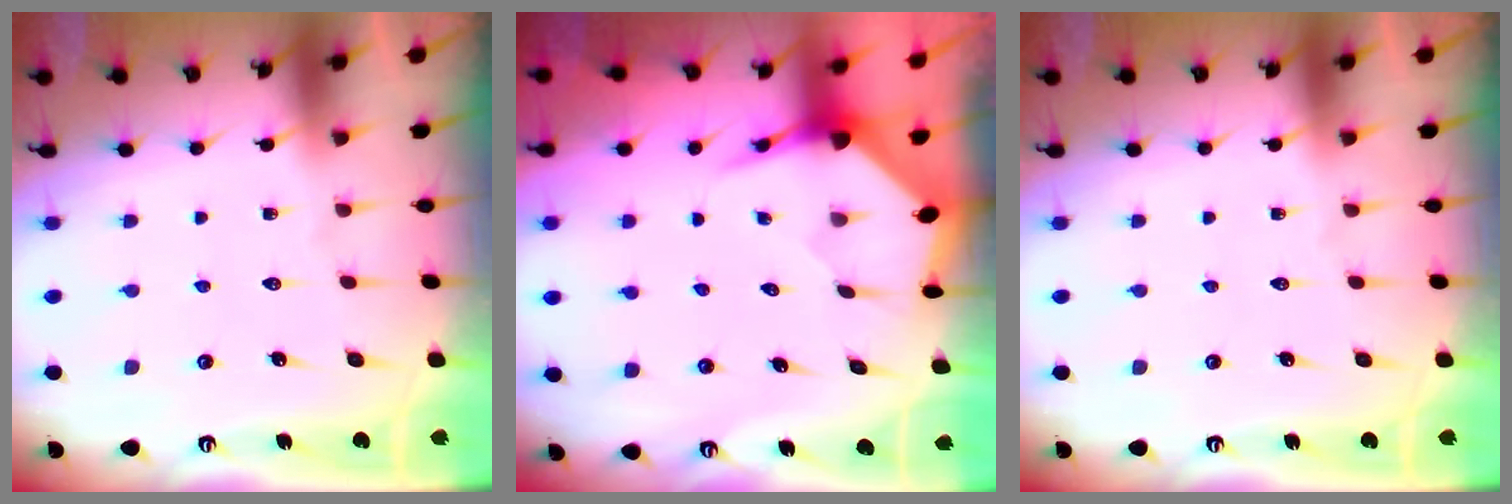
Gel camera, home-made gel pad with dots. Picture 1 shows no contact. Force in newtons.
{"total": 3.6, "press": 3.6, "slide": 0.4}
{"total": 0.0}